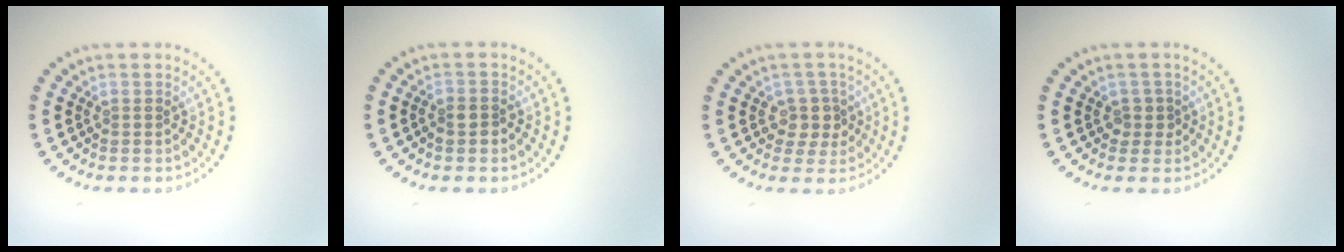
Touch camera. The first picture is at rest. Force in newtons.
{"total": 1.5, "press": 1.3, "slide": 0.6}
{"total": 2.4, "press": 2.1, "slide": 1.2}
{"total": 1.3, "press": 1.1, "slide": 0.7}